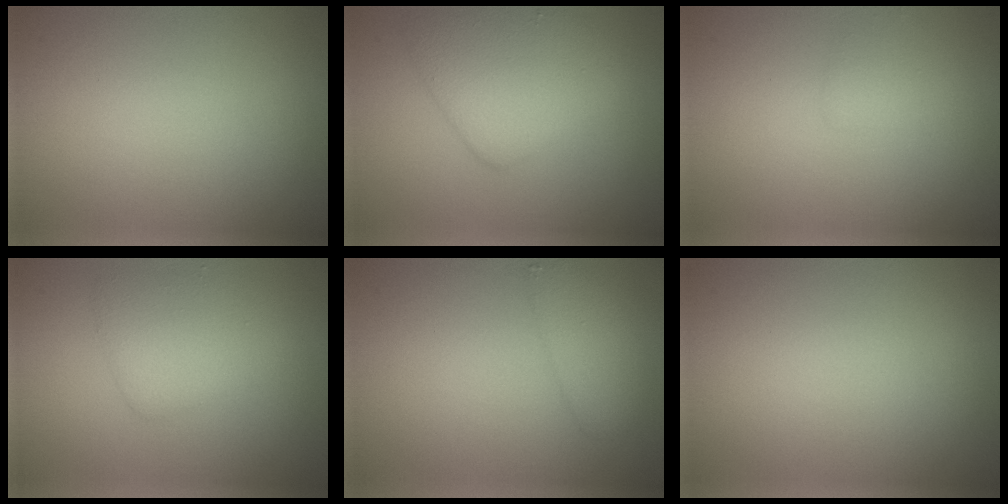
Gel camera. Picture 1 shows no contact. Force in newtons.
{"total": 4.8, "press": 4.8, "slide": 0.2}
{"total": 1.0, "press": 1.0, "slide": 0.0}
{"total": 2.9, "press": 2.9, "slide": 0.1}
{"total": 2.3, "press": 2.3, "slide": 0.1}
{"total": 0.0}